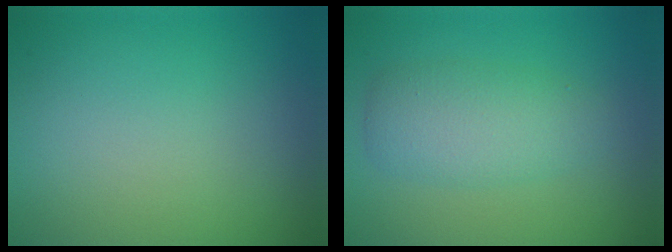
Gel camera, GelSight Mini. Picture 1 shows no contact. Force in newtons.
{"total": 3.9, "press": 3.9, "slide": 0.0}